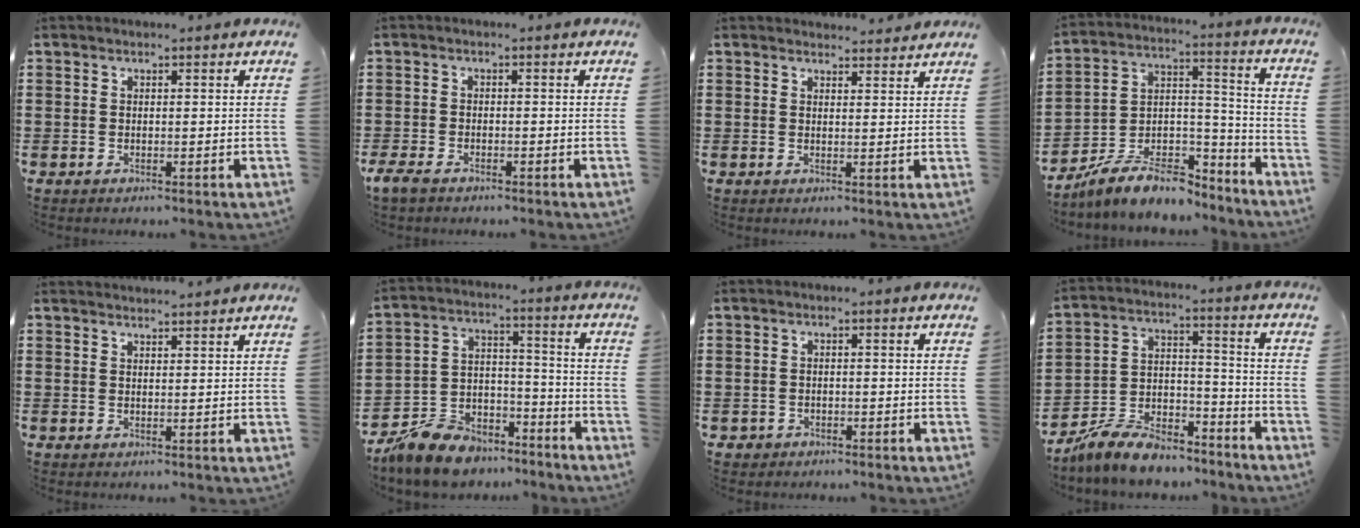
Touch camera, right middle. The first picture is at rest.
{"total": 2.0, "force": [-1.6, 0.7, 1.0], "torque": [-0.041, -0.004, -0.038]}
{"total": 2.2, "force": [2.2, 0.2, 0.0], "torque": [0.003, -0.003, 0.040]}
{"total": 8.5, "force": [-7.1, 3.2, 3.4], "torque": [-0.066, 0.019, -0.137]}
{"total": 1.8, "force": [1.8, -0.3, 0.1], "torque": [-0.005, 0.001, 0.035]}
{"total": 9.8, "force": [-8.9, 3.5, 2.2], "torque": [-0.053, 0.033, -0.176]}
{"total": 0.9, "force": [-0.7, 0.5, 0.0], "torque": [-0.002, 0.002, -0.017]}
{"total": 9.0, "force": [-8.2, 2.5, 2.8], "torque": [-0.058, 0.025, -0.161]}